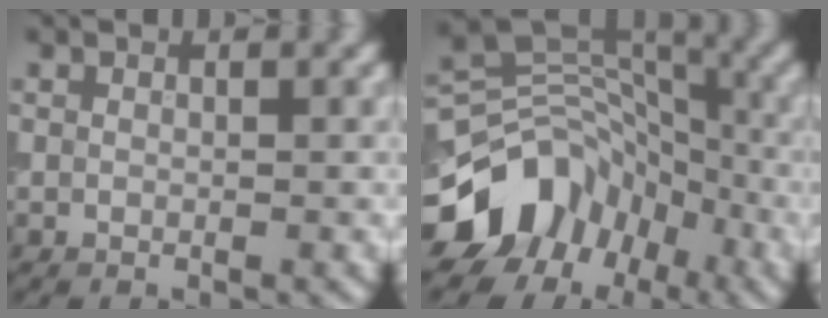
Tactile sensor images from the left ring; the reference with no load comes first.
{"total": 9.8, "force": [-4.8, 7.6, 3.9], "torque": [-0.066, 0.008, -0.093]}